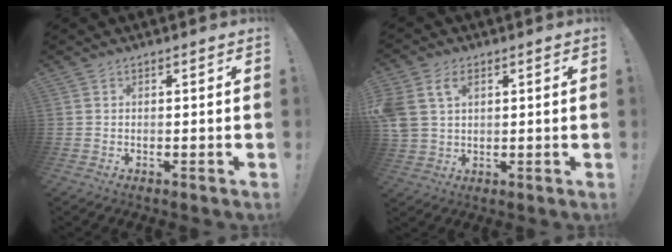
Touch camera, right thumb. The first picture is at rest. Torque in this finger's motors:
{"motor_torque": [0.26, 0.29, 0.66, 0.45, 0.12]}